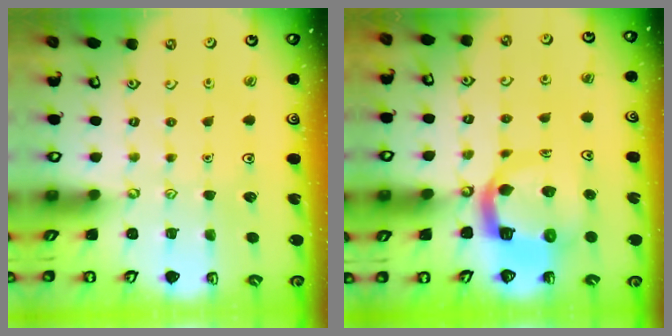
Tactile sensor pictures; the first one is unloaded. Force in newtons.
{"total": 10.4, "press": 10.3, "slide": 1.2}